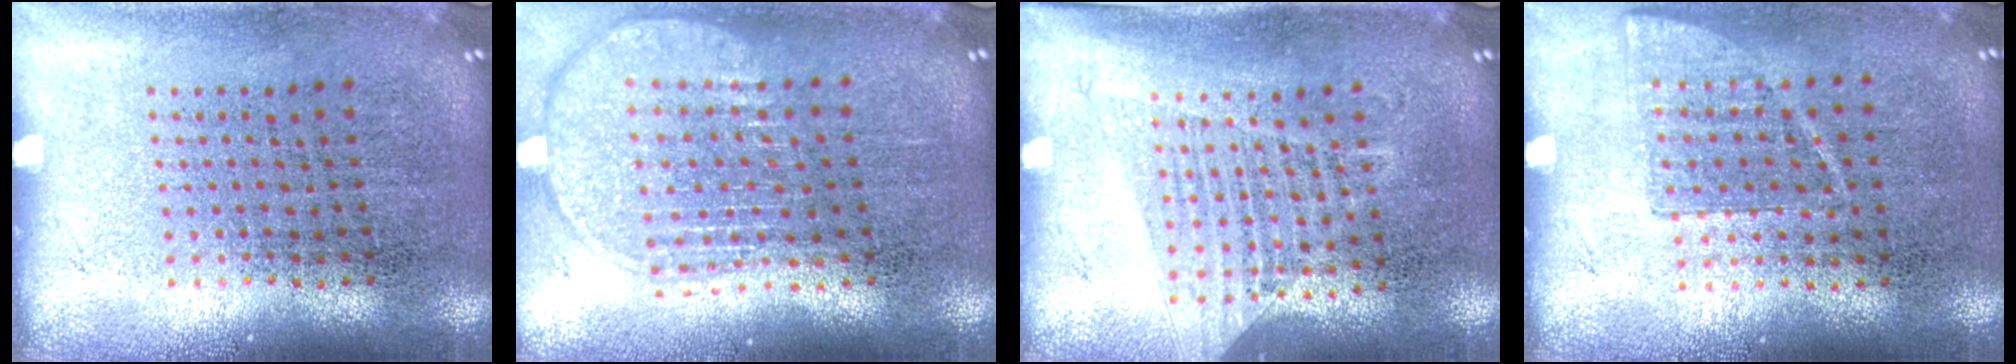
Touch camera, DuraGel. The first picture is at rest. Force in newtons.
{"total": 1.9, "press": 1.6, "slide": 1.1}
{"total": 1.3, "press": 1.2, "slide": 0.4}
{"total": 0.8, "press": 0.7, "slide": 0.3}